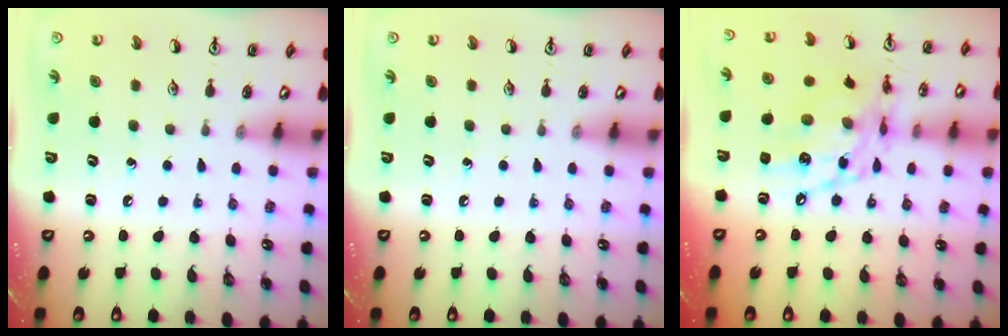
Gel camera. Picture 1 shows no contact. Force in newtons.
{"total": 0.0}
{"total": 14.6, "press": 14.5, "slide": 1.1}